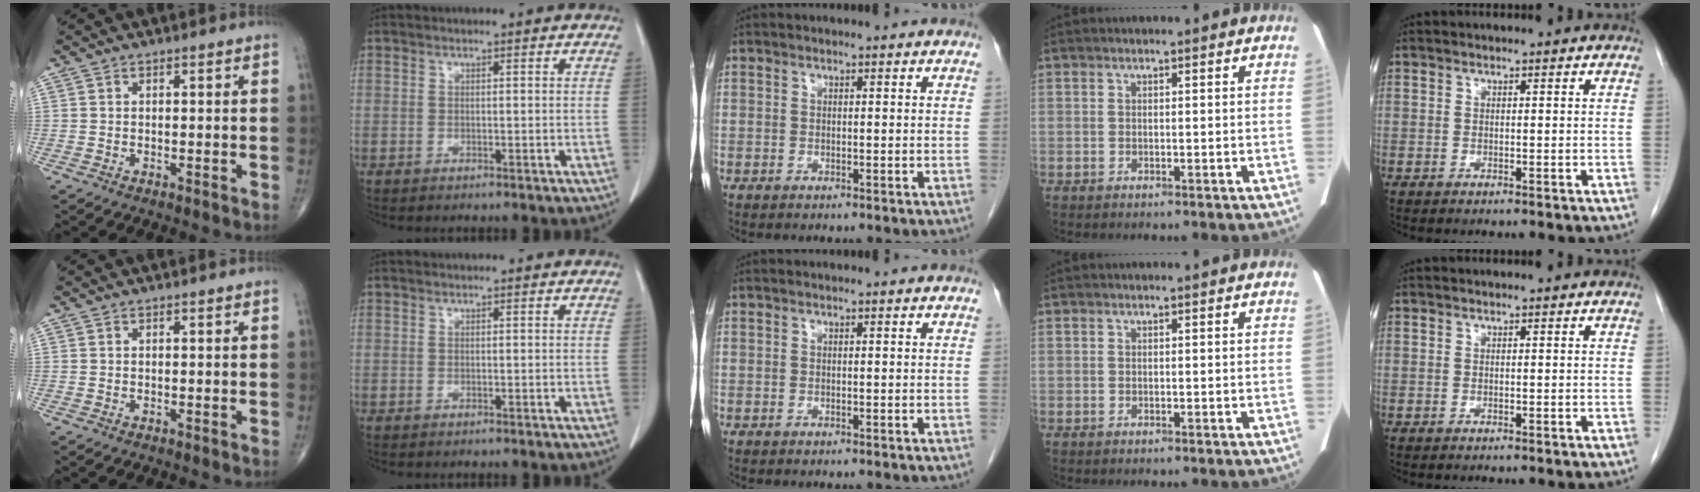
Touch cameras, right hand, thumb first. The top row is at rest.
{}